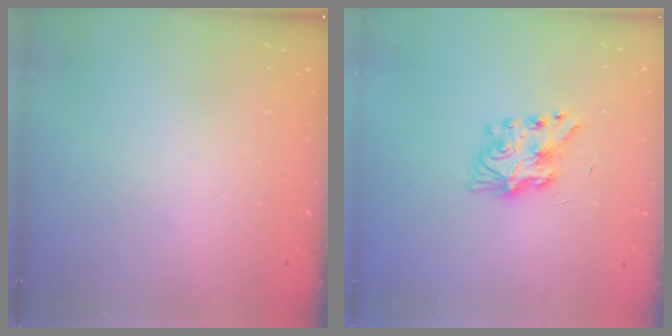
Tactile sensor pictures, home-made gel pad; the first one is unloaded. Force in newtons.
{"total": 8.3, "press": 8.2, "slide": 0.2}